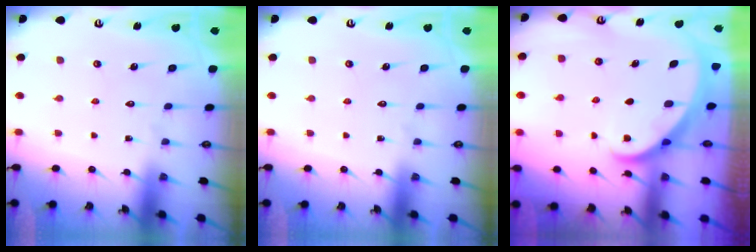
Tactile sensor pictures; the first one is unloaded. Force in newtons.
{"total": 0.0}
{"total": 2.3, "press": 2.3, "slide": 0.3}